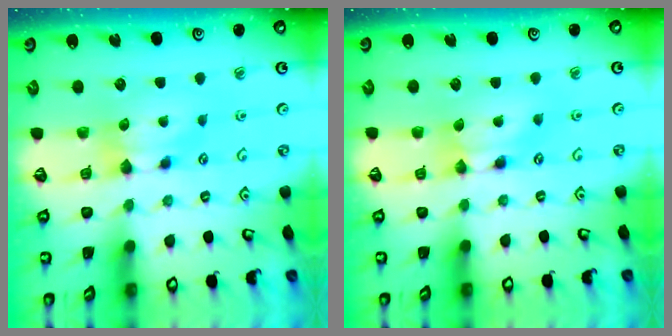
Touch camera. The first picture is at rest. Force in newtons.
{"total": 1.6, "press": 1.6, "slide": 0.1}